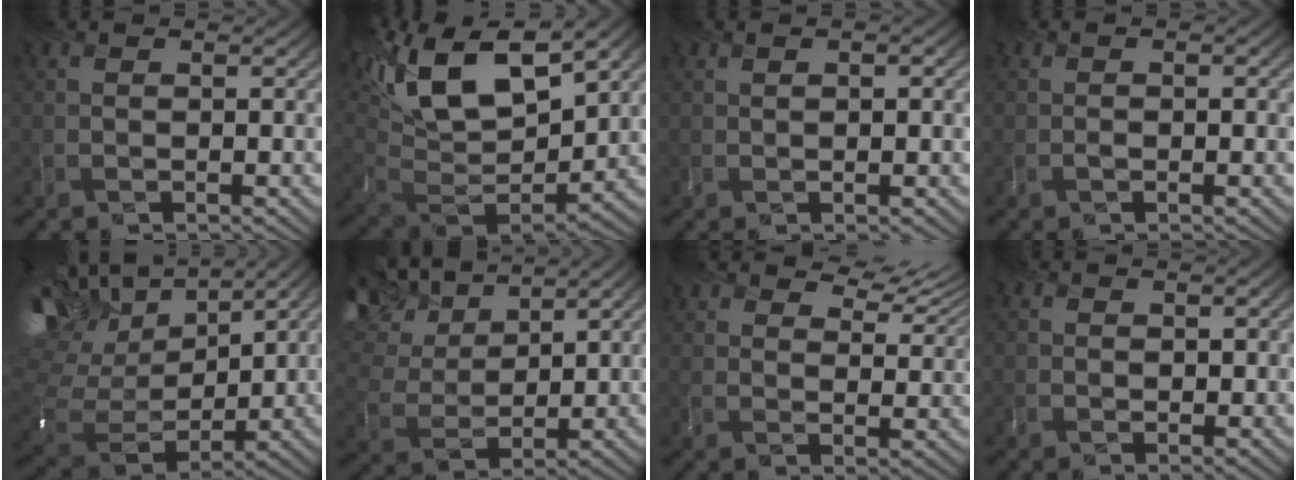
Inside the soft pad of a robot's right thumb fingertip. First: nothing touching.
{"total": 16.3, "force": [7.3, 7.8, 12.3], "torque": [-0.280, 0.018, 0.134]}
{"total": 1.2, "force": [0.4, 0.4, 1.1], "torque": [-0.007, -0.005, 0.008]}
{"total": 0.5, "force": [-0.3, 0.1, 0.4], "torque": [-0.007, -0.001, -0.004]}
{"total": 15.2, "force": [9.1, 7.5, 9.7], "torque": [-0.254, 0.040, 0.153]}
{"total": 11.4, "force": [8.0, 5.2, 6.4], "torque": [-0.173, 0.026, 0.149]}
{"total": 7.0, "force": [5.7, 2.6, 3.1], "torque": [-0.058, 0.001, 0.095]}
{"total": 1.1, "force": [0.5, 0.9, 0.4], "torque": [-0.005, -0.005, 0.016]}